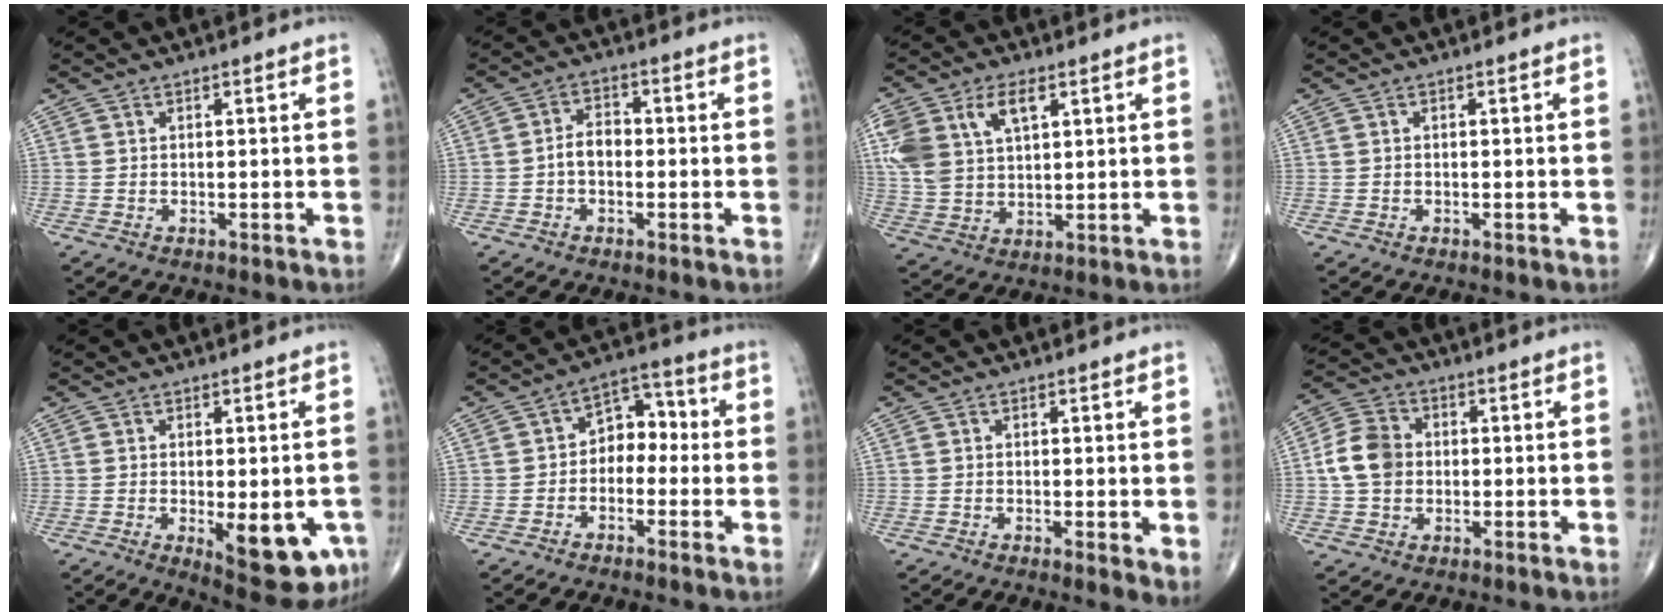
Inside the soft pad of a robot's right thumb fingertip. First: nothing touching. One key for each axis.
{"total": 4.0, "fx": -0.8, "fy": 2.6, "fz": 2.9, "tx": -0.040, "ty": 0.019, "tz": -0.023}
{"total": 12.8, "fx": 5.0, "fy": 7.4, "fz": 9.1, "tx": -0.193, "ty": 0.001, "tz": 0.104}
{"total": 0.0}
{"total": 11.7, "fx": -3.6, "fy": 4.7, "fz": 10.1, "tx": -0.112, "ty": -0.010, "tz": -0.036}
{"total": 6.9, "fx": -1.2, "fy": 5.0, "fz": 4.6, "tx": -0.035, "ty": 0.039, "tz": -0.038}
{"total": 2.7, "fx": -0.1, "fy": 0.7, "fz": 2.6, "tx": -0.042, "ty": -0.011, "tz": -0.007}
{"total": 8.2, "fx": -0.1, "fy": 6.6, "fz": 4.8, "tx": -0.080, "ty": 0.017, "tz": -0.010}